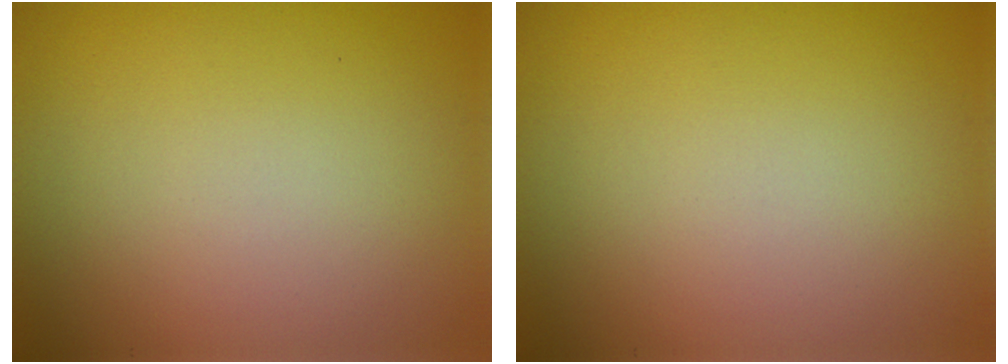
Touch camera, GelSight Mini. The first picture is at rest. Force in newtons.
{"total": 0.0}